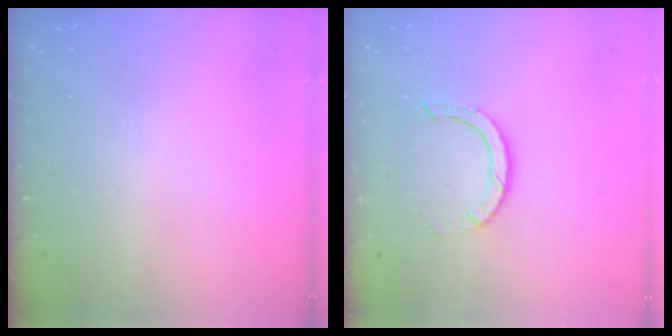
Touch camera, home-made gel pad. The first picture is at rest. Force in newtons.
{"total": 2.9, "press": 2.9, "slide": 0.2}